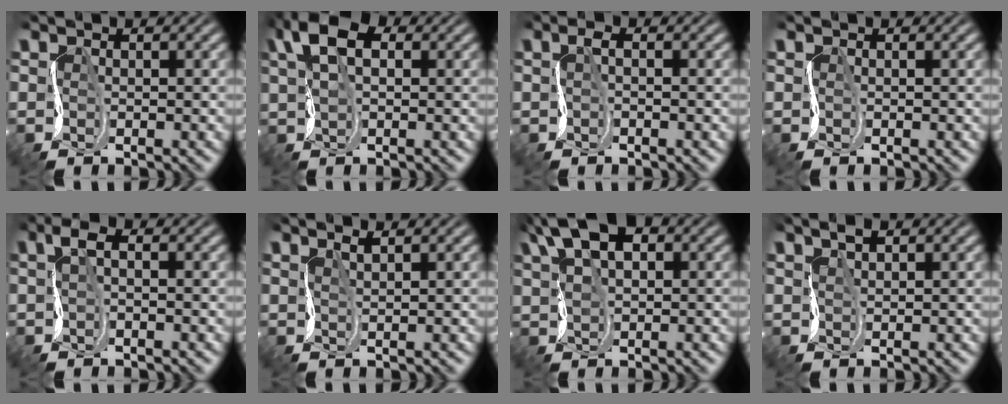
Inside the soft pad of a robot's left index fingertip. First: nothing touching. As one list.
[{"total": 6.3, "force": [1.7, 3.8, 4.8], "torque": [-0.112, 0.016, 0.019]}, {"total": 1.3, "force": [-0.6, 0.5, 1.0], "torque": [-0.023, 0.000, -0.015]}, {"total": 0.0}, {"total": 2.2, "force": [-0.3, 1.1, 1.8], "torque": [-0.043, 0.002, -0.011]}, {"total": 1.3, "force": [0.6, 0.2, 1.2], "torque": [-0.016, 0.005, -0.001]}, {"total": 7.3, "force": [2.6, 4.3, 5.3], "torque": [-0.108, 0.028, 0.030]}, {"total": 1.5, "force": [0.6, 0.6, 1.2], "torque": [-0.028, 0.000, 0.012]}]